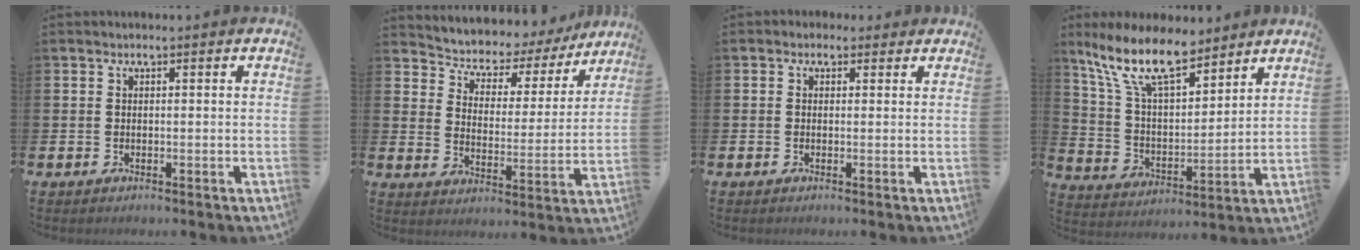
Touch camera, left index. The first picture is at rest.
{"total": 5.3, "force": [4.8, 2.3, 0.2], "torque": [-0.039, -0.044, 0.078]}
{"total": 1.0, "force": [0.5, 0.9, 0.1], "torque": [0.001, 0.007, 0.007]}
{"total": 12.3, "force": [9.5, 4.1, 6.7], "torque": [-0.155, -0.037, 0.172]}